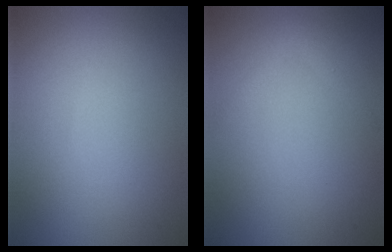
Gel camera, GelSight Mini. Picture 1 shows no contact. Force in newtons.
{"total": 1.2, "press": 1.2, "slide": 0.1}